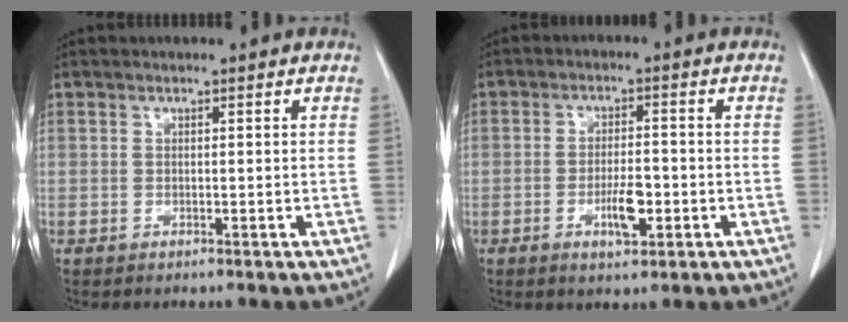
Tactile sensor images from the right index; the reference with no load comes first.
{"total": 4.9, "force": [-1.9, 1.4, 4.3], "torque": [-0.078, -0.001, -0.028]}